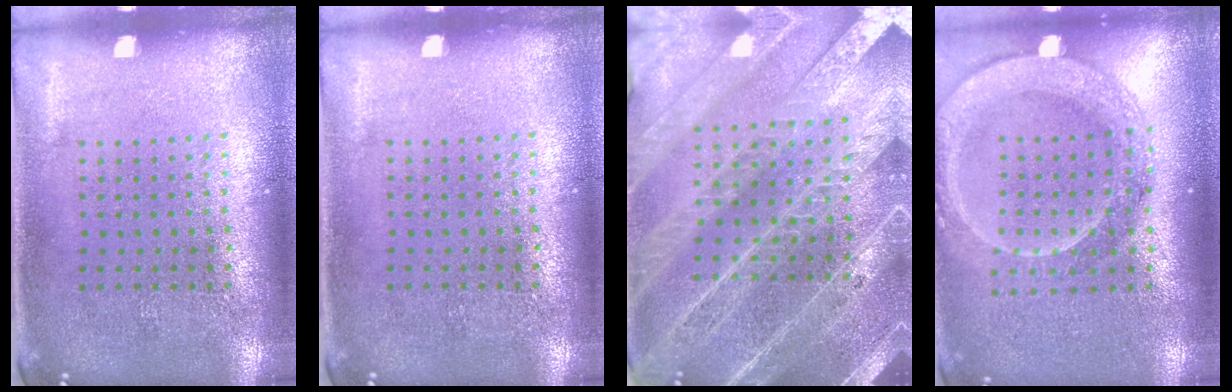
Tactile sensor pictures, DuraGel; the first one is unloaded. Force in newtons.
{"total": 0.0}
{"total": 4.4, "press": 4.0, "slide": 2.0}
{"total": 2.1, "press": 1.9, "slide": 0.9}